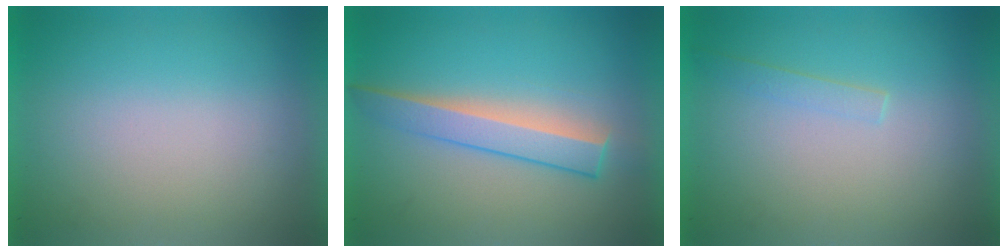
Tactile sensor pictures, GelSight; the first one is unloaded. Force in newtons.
{"total": 3.2}
{"total": 1.1}